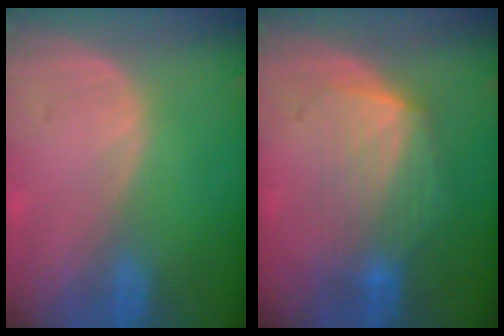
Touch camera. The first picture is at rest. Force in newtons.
{"total": 6.7, "press": 6.7, "slide": 0.7}